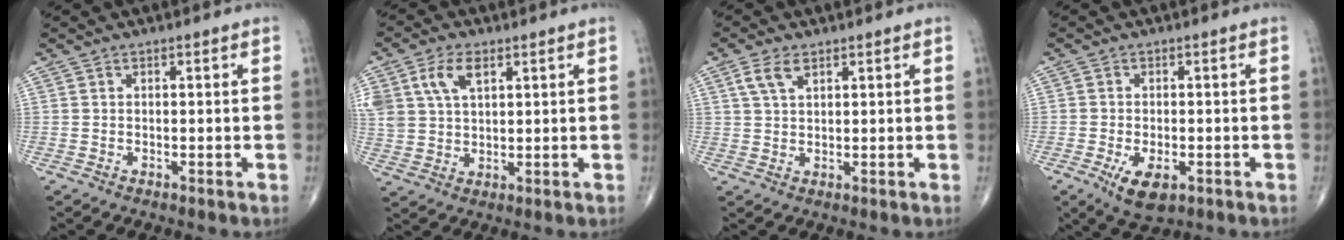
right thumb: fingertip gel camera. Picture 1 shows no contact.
{"total": 8.8, "force": [3.9, 5.1, 6.1], "torque": [-0.125, -0.003, 0.079]}
{"total": 3.9, "force": [2.0, 2.0, 2.7], "torque": [-0.053, 0.003, 0.044]}
{"total": 6.3, "force": [-2.5, 3.2, 4.9], "torque": [-0.082, -0.004, -0.034]}